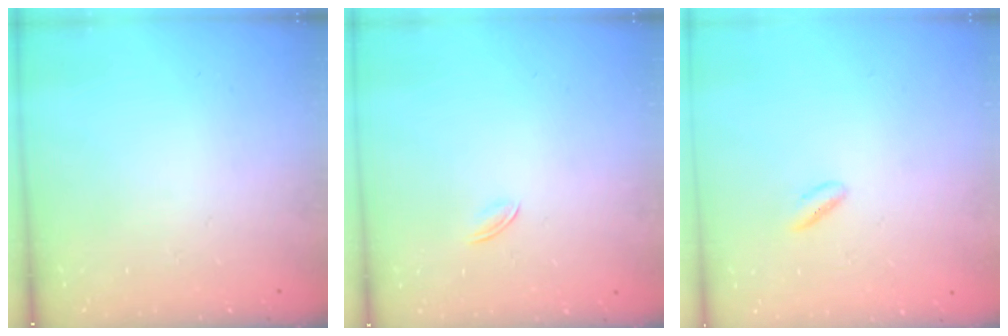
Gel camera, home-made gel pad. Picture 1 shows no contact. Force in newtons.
{"total": 1.7, "press": 1.7, "slide": 0.5}
{"total": 1.7, "press": 1.4, "slide": 0.9}